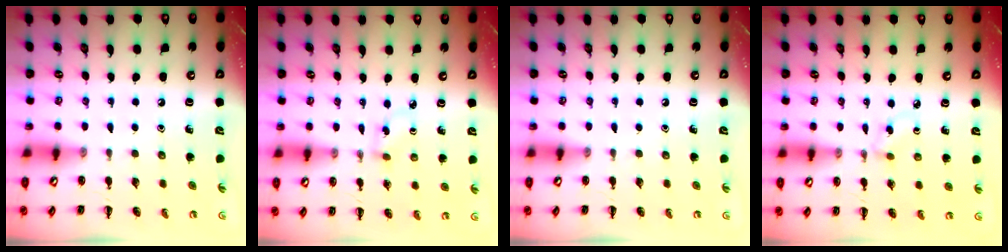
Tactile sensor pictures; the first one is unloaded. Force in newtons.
{"total": 2.9, "press": 2.7, "slide": 1.1}
{"total": 0.0}
{"total": 2.6, "press": 2.3, "slide": 1.1}